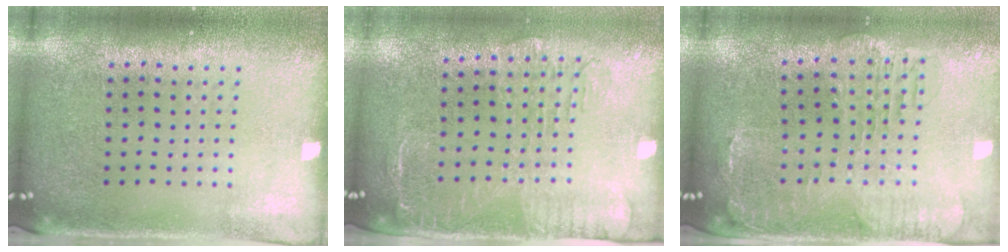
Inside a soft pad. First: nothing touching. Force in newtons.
{"total": 1.9, "press": 1.6, "slide": 1.0}
{"total": 1.5, "press": 1.4, "slide": 0.4}